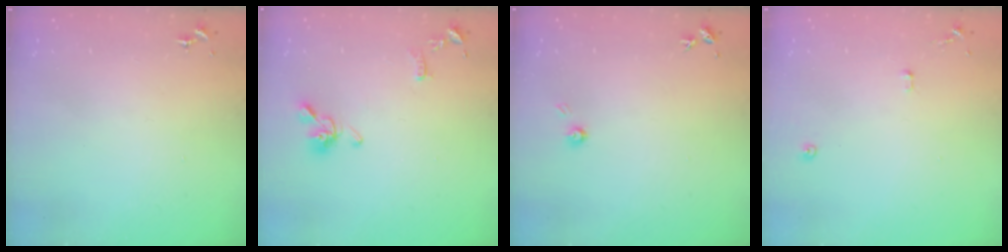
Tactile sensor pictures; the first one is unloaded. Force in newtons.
{"total": 10.1, "press": 10.1, "slide": 1.2}
{"total": 3.3, "press": 3.3, "slide": 0.2}
{"total": 7.4, "press": 7.4, "slide": 0.8}